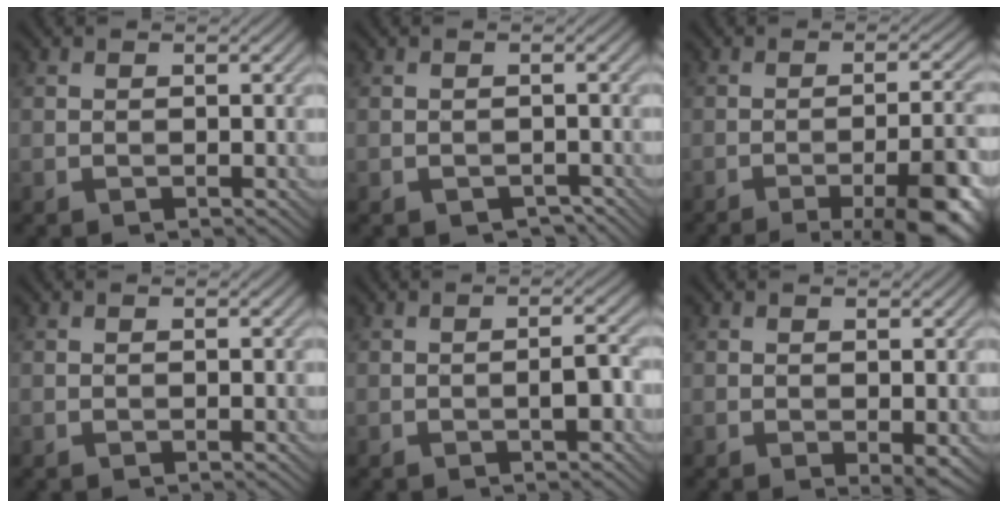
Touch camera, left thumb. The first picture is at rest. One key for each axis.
{"total": 1.3, "fx": -0.8, "fy": 0.9, "fz": 0.5, "tx": -0.016, "ty": -0.010, "tz": -0.012}
{"total": 9.8, "fx": -5.5, "fy": 2.0, "fz": 7.9, "tx": -0.104, "ty": 0.011, "tz": -0.076}
{"total": 0.0}
{"total": 2.1, "fx": -1.0, "fy": 0.3, "fz": 1.8, "tx": -0.027, "ty": 0.007, "tz": -0.020}
{"total": 1.8, "fx": -0.1, "fy": 0.9, "fz": 1.6, "tx": -0.026, "ty": -0.006, "tz": 0.000}